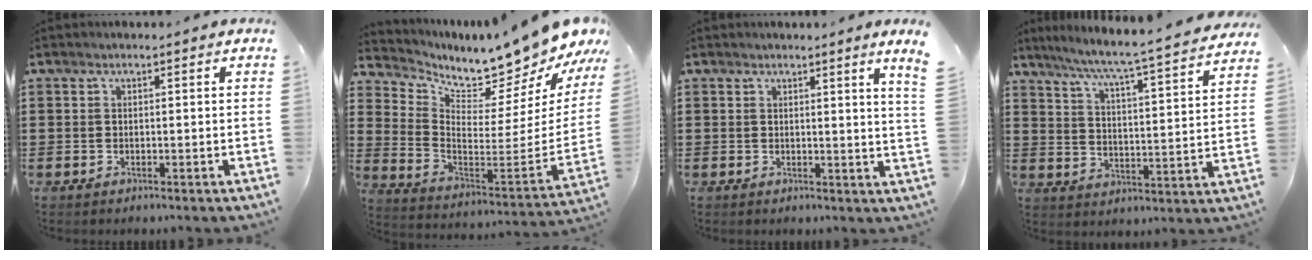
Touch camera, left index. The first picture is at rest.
{"total": 8.5, "force": [8.3, 0.1, 1.8], "torque": [-0.058, -0.097, 0.129]}
{"total": 2.2, "force": [1.6, -1.2, 0.9], "torque": [-0.020, -0.011, 0.029]}
{"total": 5.7, "force": [5.1, -0.9, 2.4], "torque": [-0.070, -0.046, 0.077]}